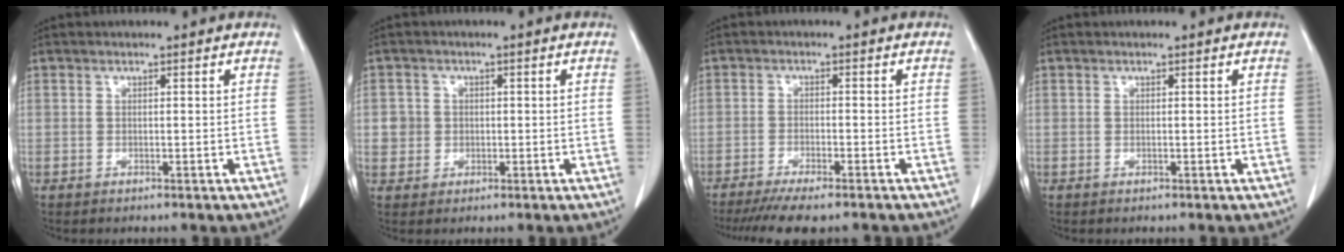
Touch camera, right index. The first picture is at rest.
{"total": 2.9, "force": [0.1, 2.9, 0.3], "torque": [0.004, 0.006, 0.005]}
{"total": 8.9, "force": [-7.5, 1.1, 4.8], "torque": [-0.068, -0.017, -0.115]}
{"total": 0.0}